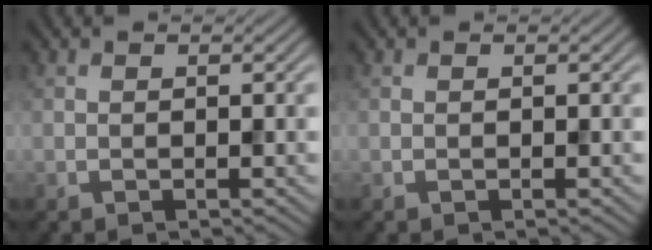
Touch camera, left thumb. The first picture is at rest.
{"total": 0.0}